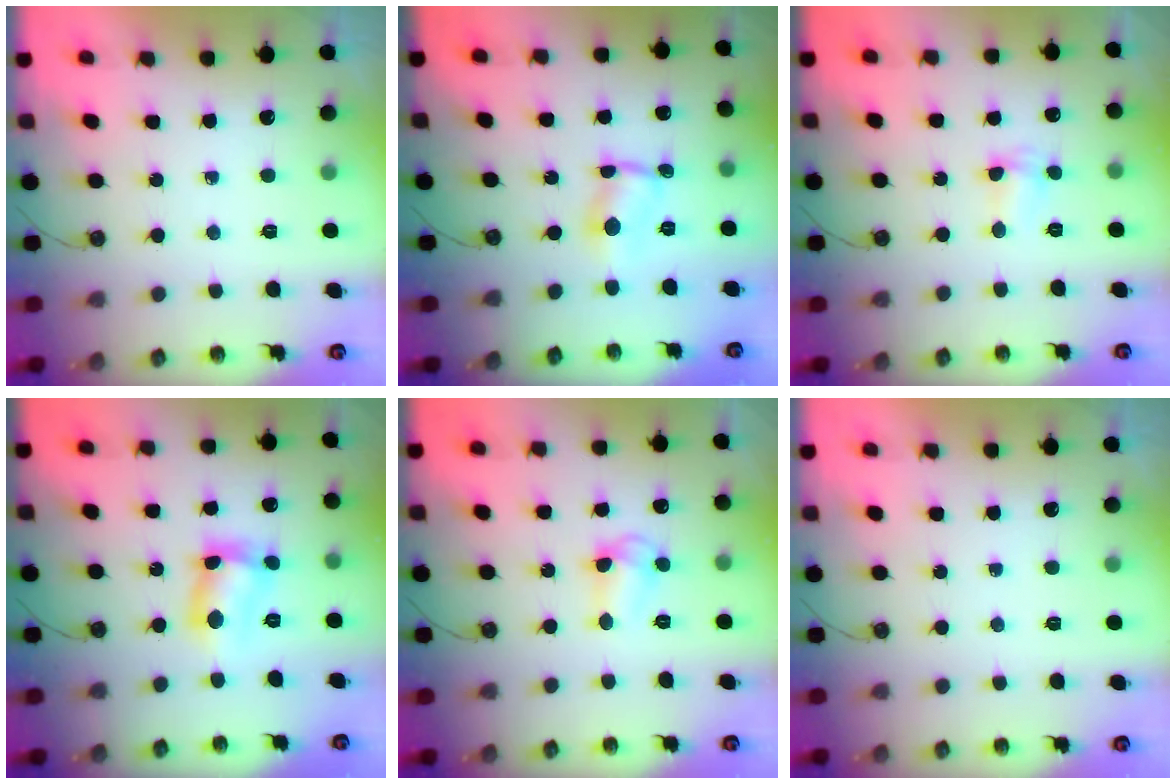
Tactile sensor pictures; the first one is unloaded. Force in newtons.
{"total": 1.6, "press": 1.5, "slide": 0.1}
{"total": 2.1, "press": 2.0, "slide": 0.5}
{"total": 9.6, "press": 9.6, "slide": 0.3}
{"total": 6.3, "press": 6.2, "slide": 0.6}
{"total": 0.0}